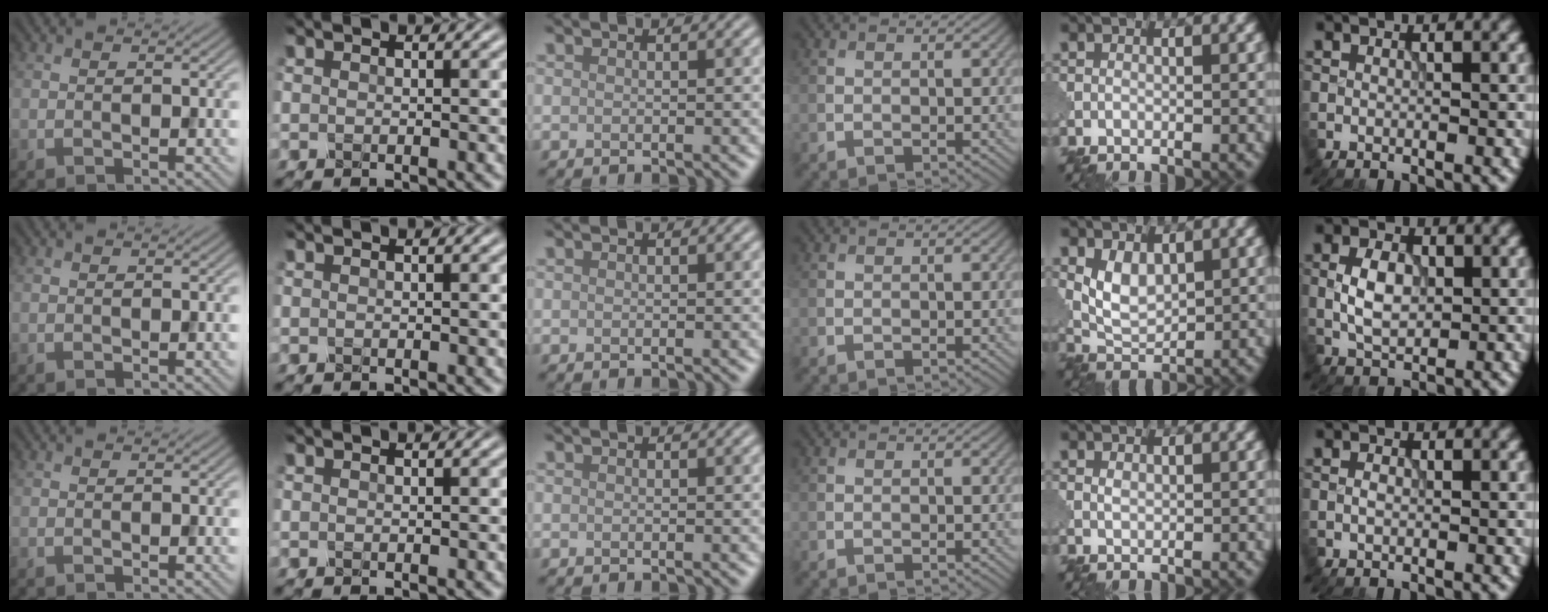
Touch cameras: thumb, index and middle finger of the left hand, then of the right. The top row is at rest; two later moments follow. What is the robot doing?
{"motion": "close", "object": "eyeshadow palette"}